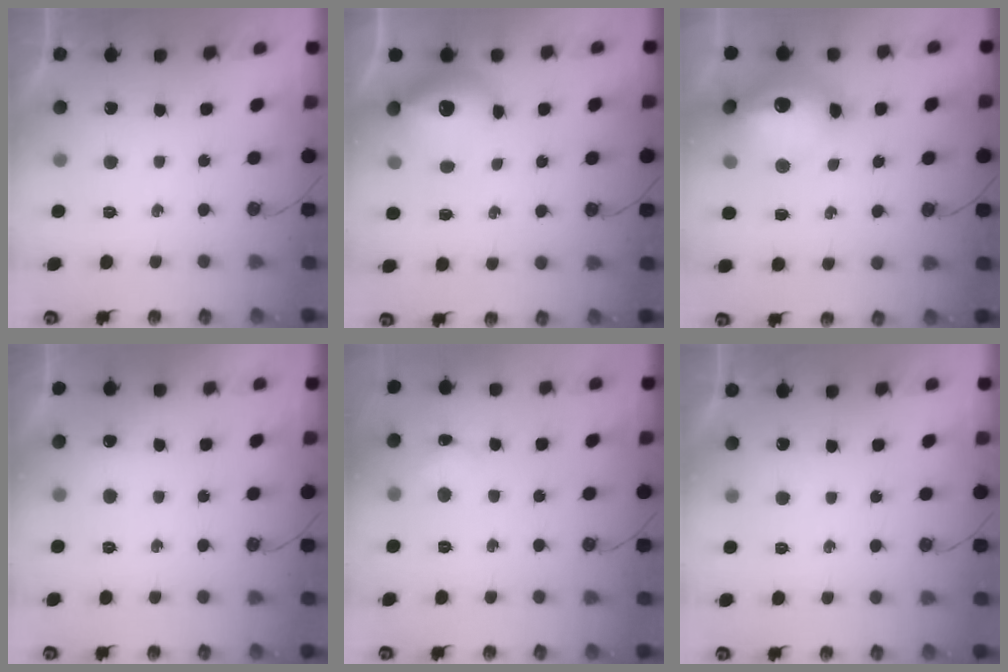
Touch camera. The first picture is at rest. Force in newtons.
{"total": 13.4, "press": 13.3, "slide": 1.2}
{"total": 18.5, "press": 18.0, "slide": 4.0}
{"total": 2.9, "press": 2.8, "slide": 0.6}
{"total": 2.7, "press": 2.6, "slide": 0.5}
{"total": 0.0}